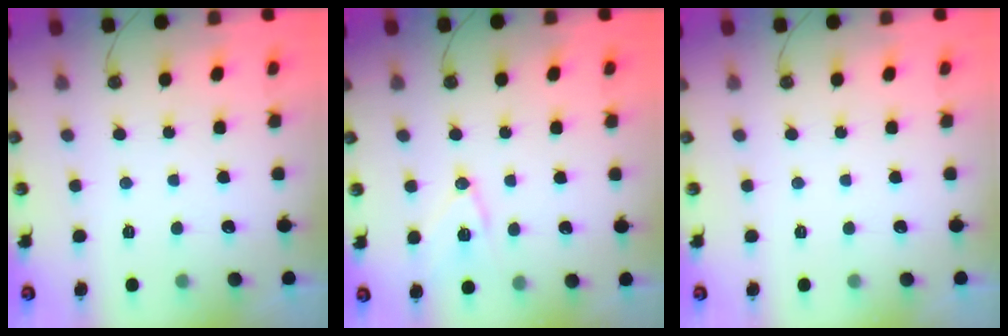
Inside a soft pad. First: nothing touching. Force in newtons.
{"total": 10.8, "press": 10.8, "slide": 0.7}
{"total": 0.0}